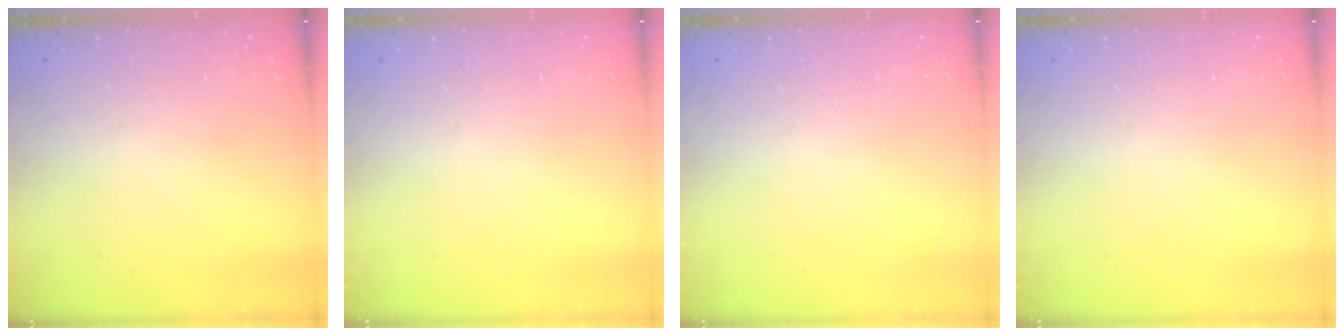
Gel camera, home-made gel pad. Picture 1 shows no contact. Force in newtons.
{"total": 0.0}
{"total": 0.0}
{"total": 0.0}